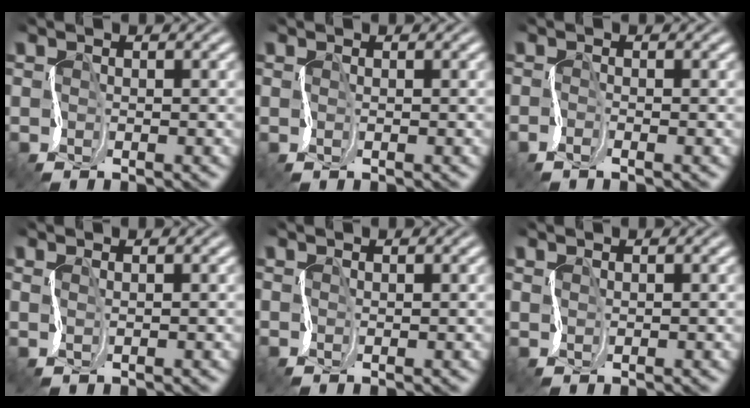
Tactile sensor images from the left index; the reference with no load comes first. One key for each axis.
{"total": 0.5, "fx": 0.4, "fy": 0.1, "fz": 0.3, "tx": -0.003, "ty": 0.001, "tz": 0.009}
{"total": 0.7, "fx": -0.5, "fy": 0.1, "fz": 0.5, "tx": -0.014, "ty": -0.004, "tz": -0.016}
{"total": 0.9, "fx": 0.9, "fy": -0.1, "fz": 0.0, "tx": -0.003, "ty": 0.009, "tz": 0.018}
{"total": 0.7, "fx": 0.6, "fy": -0.1, "fz": -0.2, "tx": 0.002, "ty": 0.005, "tz": 0.015}
{"total": 1.0, "fx": 0.8, "fy": -0.3, "fz": -0.4, "tx": -0.001, "ty": 0.006, "tz": 0.019}